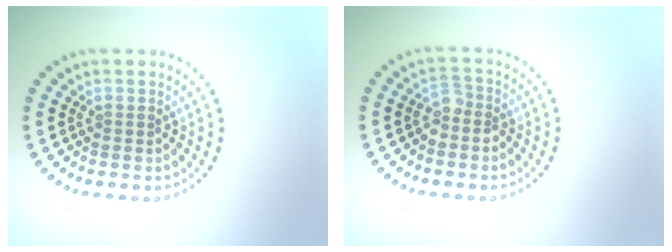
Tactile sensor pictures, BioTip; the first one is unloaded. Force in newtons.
{"total": 1.7, "press": 1.3, "slide": 1.1}